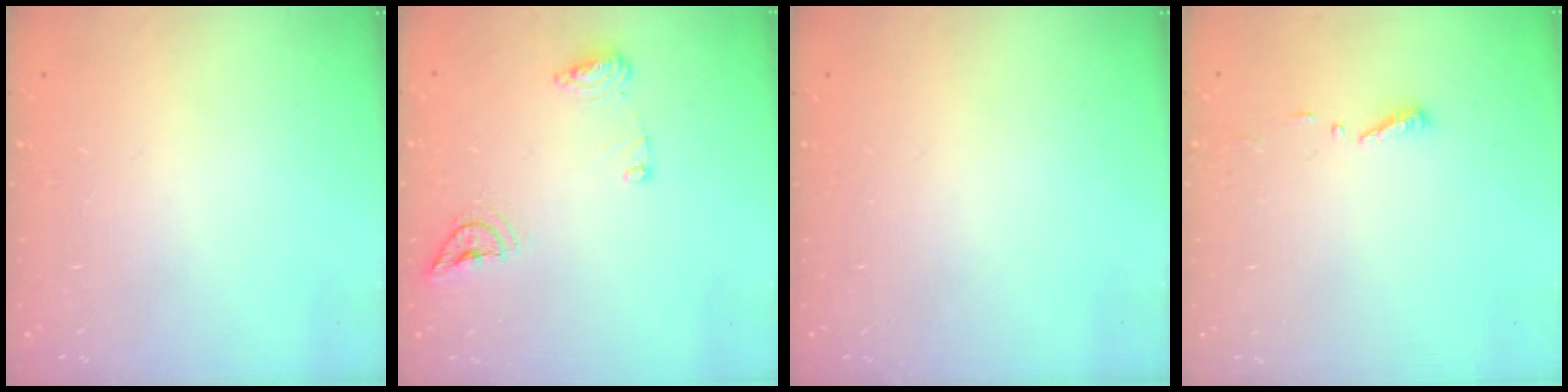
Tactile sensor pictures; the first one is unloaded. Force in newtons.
{"total": 8.5, "press": 8.5, "slide": 0.1}
{"total": 0.0}
{"total": 3.7, "press": 3.7, "slide": 0.2}